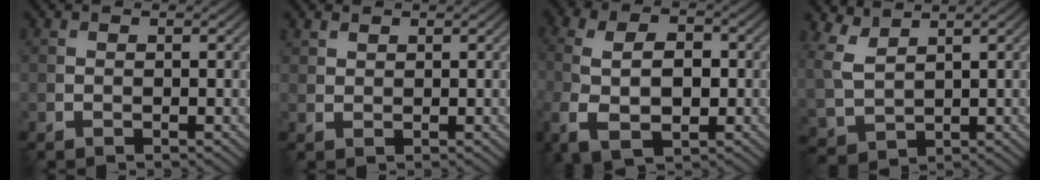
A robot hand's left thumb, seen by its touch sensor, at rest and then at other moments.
{"total": 1.3, "force": [1.1, 0.6, 0.4], "torque": [-0.011, 0.000, 0.027]}
{"total": 9.2, "force": [-1.8, 5.6, 7.2], "torque": [-0.164, -0.018, -0.026]}
{"total": 5.2, "force": [3.4, 2.6, 3.0], "torque": [-0.085, -0.001, 0.076]}